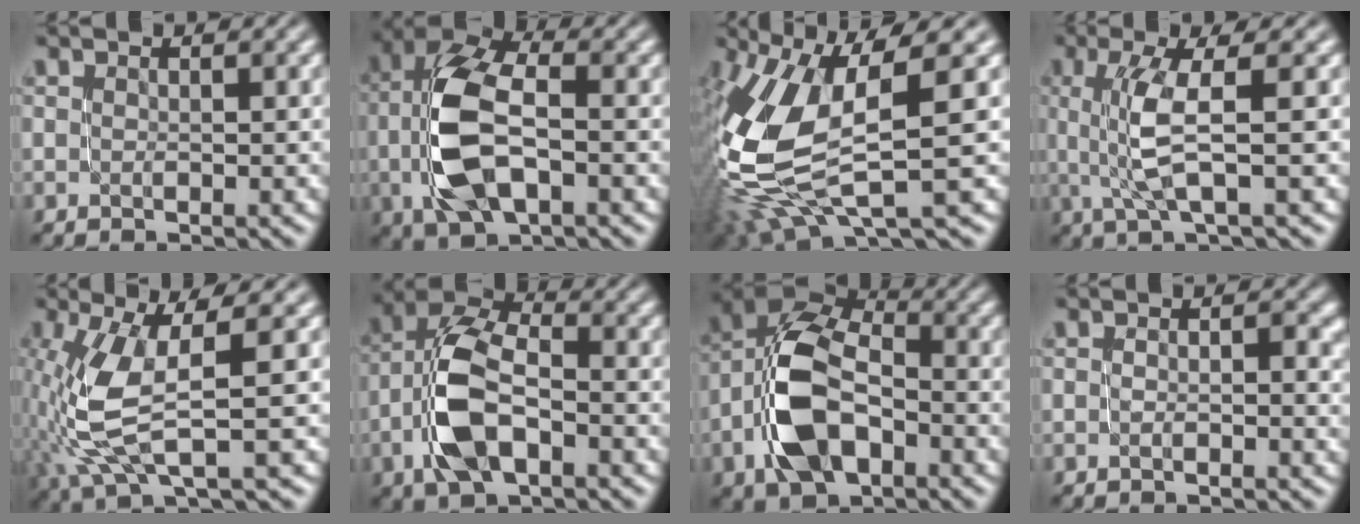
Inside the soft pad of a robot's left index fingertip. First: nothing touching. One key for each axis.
{"total": 8.1, "fx": -1.1, "fy": 4.3, "fz": 6.8, "tx": -0.153, "ty": 0.013, "tz": -0.022}
{"total": 11.3, "fx": 0.0, "fy": 4.9, "fz": 10.2, "tx": -0.237, "ty": -0.012, "tz": 0.002}
{"total": 4.6, "fx": 0.3, "fy": 1.1, "fz": 4.5, "tx": -0.102, "ty": 0.003, "tz": 0.012}
{"total": 7.5, "fx": -0.6, "fy": 2.4, "fz": 7.0, "tx": -0.171, "ty": -0.002, "tz": -0.007}
{"total": 7.3, "fx": -2.2, "fy": 3.9, "fz": 5.8, "tx": -0.126, "ty": 0.015, "tz": -0.048}
{"total": 8.8, "fx": -2.4, "fy": 5.2, "fz": 6.6, "tx": -0.140, "ty": 0.015, "tz": -0.056}
{"total": 1.6, "fx": -0.2, "fy": 0.7, "fz": 1.4, "tx": -0.021, "ty": -0.002, "tz": -0.004}